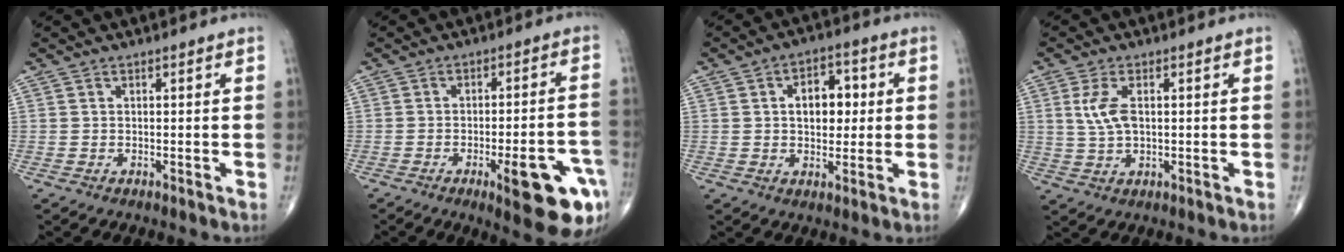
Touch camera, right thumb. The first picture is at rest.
{"total": 14.9, "force": [-6.4, 3.9, 12.8], "torque": [-0.113, 0.028, -0.071]}
{"total": 8.4, "force": [1.2, 5.5, 6.2], "torque": [-0.057, 0.009, 0.014]}
{"total": 5.4, "force": [1.0, 2.8, 4.6], "torque": [-0.102, 0.001, 0.022]}